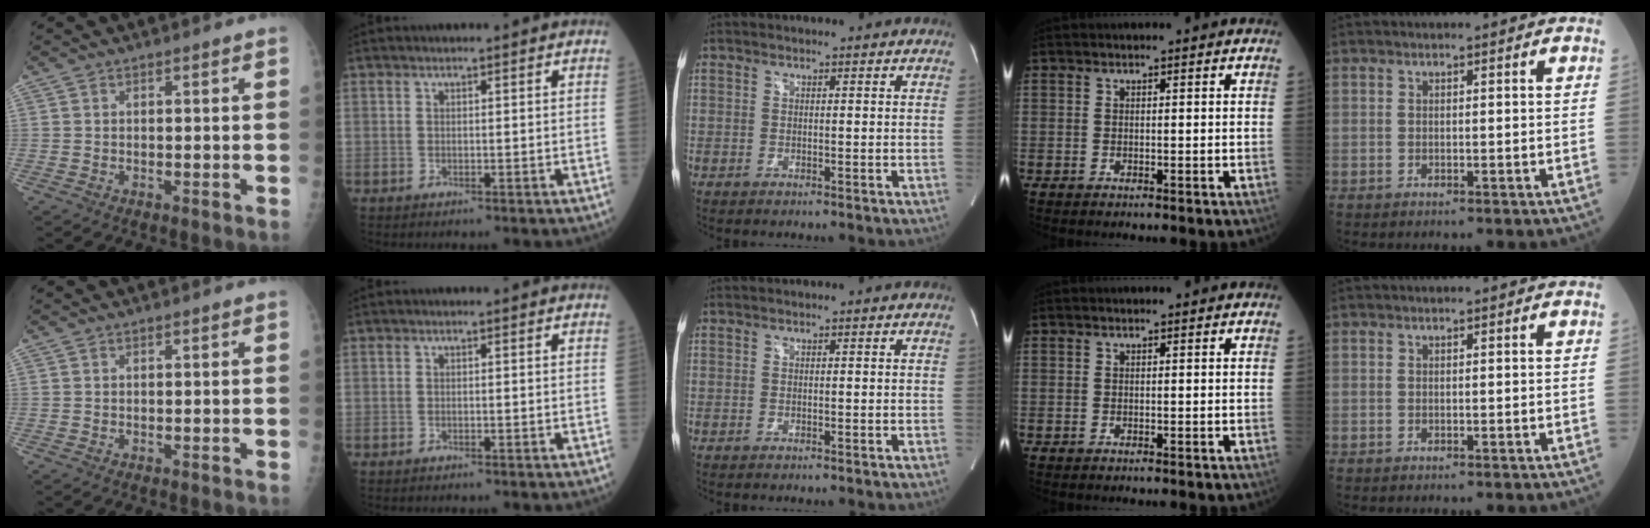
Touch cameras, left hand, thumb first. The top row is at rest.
{}